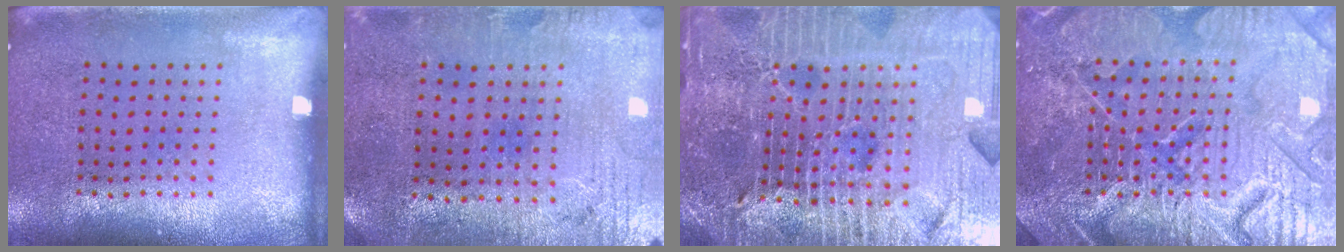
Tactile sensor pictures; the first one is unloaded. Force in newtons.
{"total": 0.6, "press": 0.4, "slide": 0.5}
{"total": 7.3, "press": 6.3, "slide": 3.6}
{"total": 7.2, "press": 7.2, "slide": 0.9}